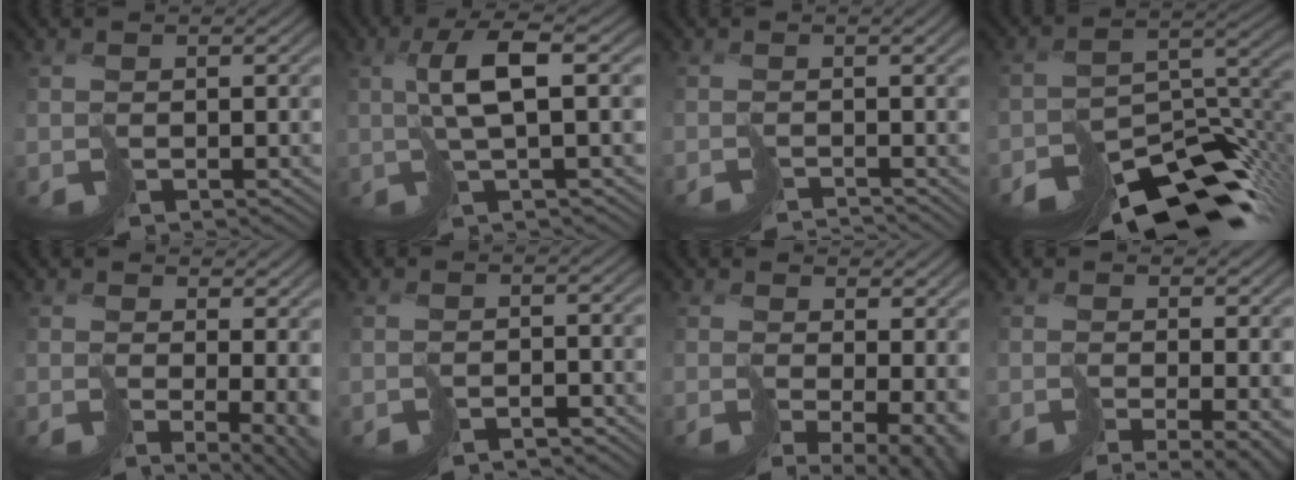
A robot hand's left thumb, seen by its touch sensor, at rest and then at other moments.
{"total": 4.7, "force": [1.9, 0.1, 4.3], "torque": [-0.075, 0.020, 0.037]}
{"total": 2.9, "force": [-2.6, -0.7, 1.1], "torque": [-0.005, -0.004, -0.043]}
{"total": 15.0, "force": [-12.5, 4.9, 6.8], "torque": [-0.113, -0.026, -0.166]}
{"total": 6.3, "force": [1.0, 2.5, 5.7], "torque": [-0.095, -0.020, 0.039]}
{"total": 2.1, "force": [-2.0, 0.3, -0.1], "torque": [0.013, -0.002, -0.034]}
{"total": 8.3, "force": [-0.2, 4.0, 7.2], "torque": [-0.134, -0.036, 0.036]}
{"total": 7.7, "force": [-3.1, 2.4, 6.6], "torque": [-0.105, -0.033, -0.012]}